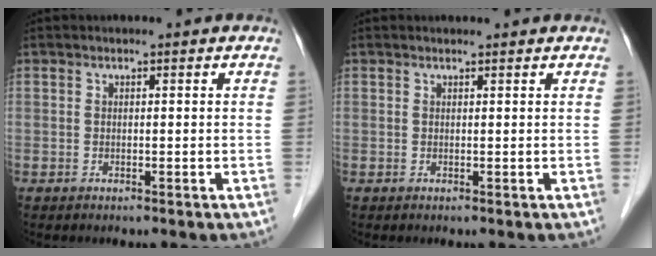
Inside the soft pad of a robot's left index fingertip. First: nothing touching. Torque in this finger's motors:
{"motor_torque": [0.18, -0.09, 0.01, 0.01]}